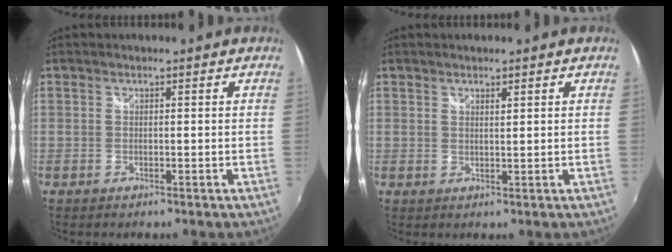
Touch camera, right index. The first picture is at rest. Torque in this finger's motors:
{"motor_torque": [-0.20, -0.13, 0.00, 0.00]}